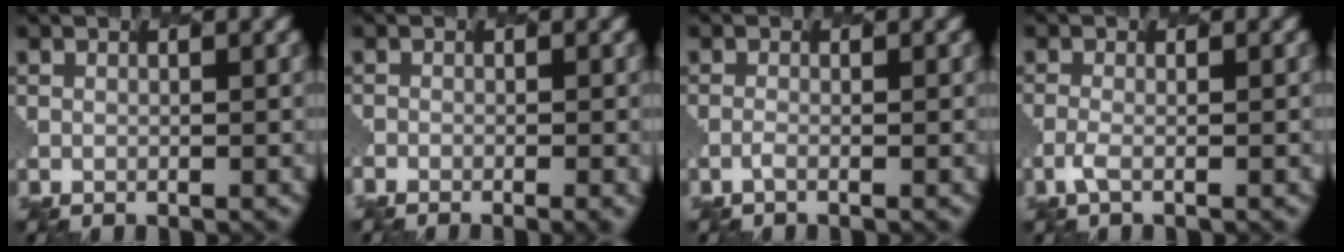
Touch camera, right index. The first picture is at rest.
{"total": 2.9, "force": [-2.0, 1.0, 1.9], "torque": [-0.012, 0.014, -0.029]}
{"total": 0.9, "force": [-0.9, 0.1, 0.2], "torque": [-0.007, 0.008, -0.024]}
{"total": 1.8, "force": [-1.2, 0.4, 1.2], "torque": [-0.032, 0.004, -0.034]}